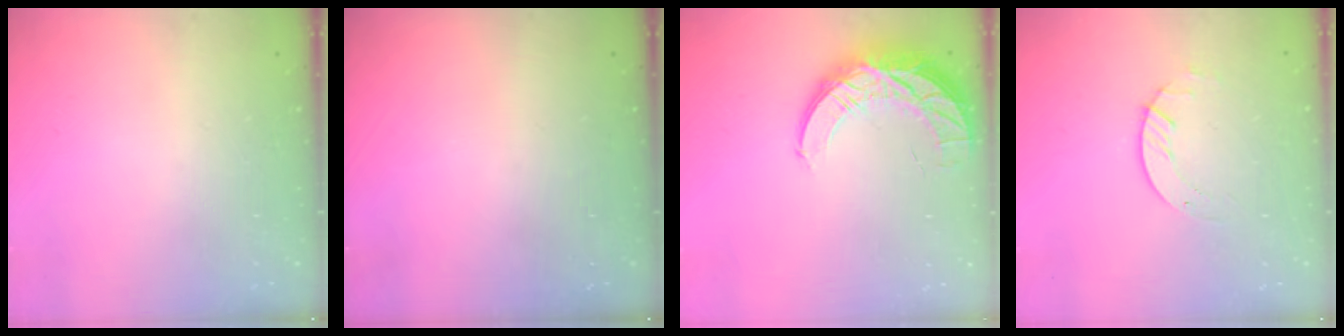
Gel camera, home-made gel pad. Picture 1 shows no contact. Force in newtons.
{"total": 0.0}
{"total": 11.6, "press": 11.6, "slide": 0.9}
{"total": 2.7, "press": 2.7, "slide": 0.3}